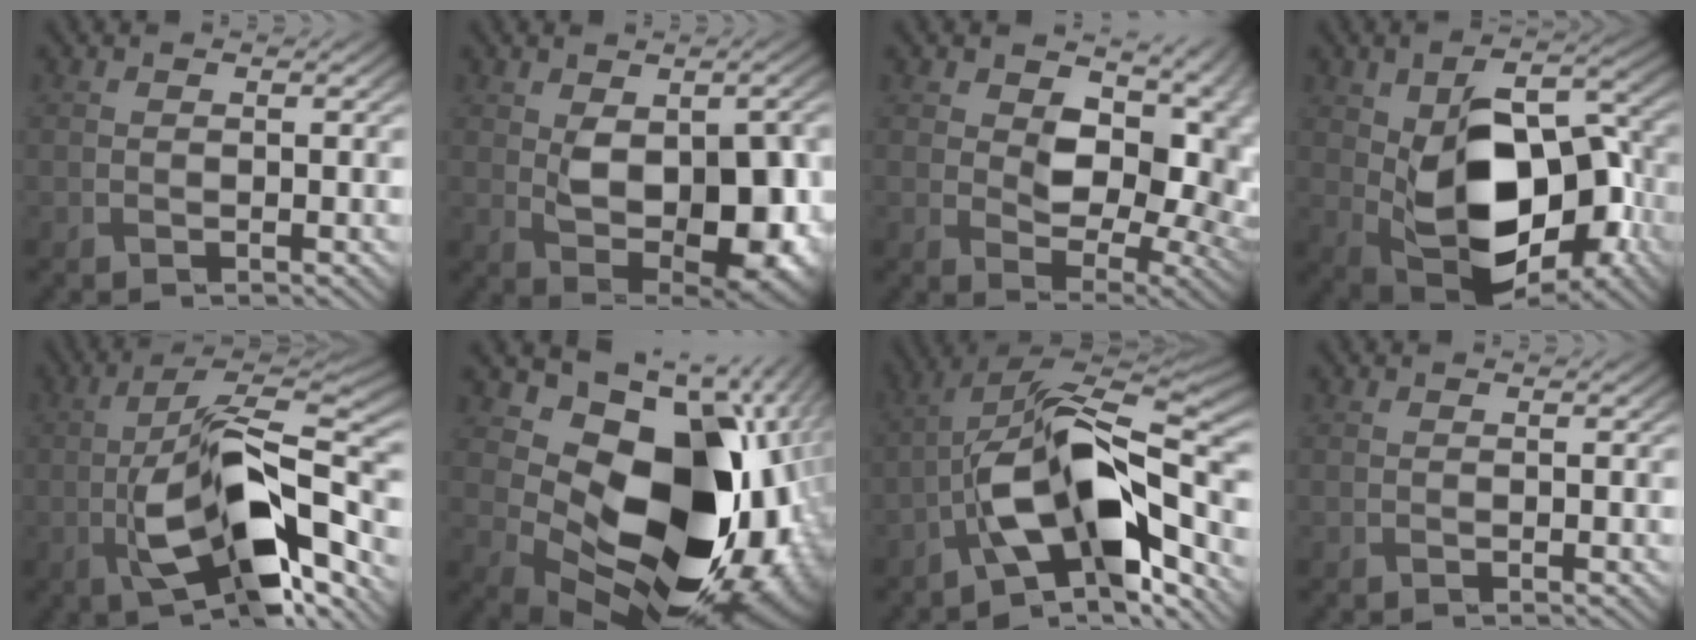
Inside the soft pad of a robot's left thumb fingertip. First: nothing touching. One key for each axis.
{"total": 11.4, "fx": -1.1, "fy": 6.1, "fz": 9.5, "tx": -0.150, "ty": -0.018, "tz": -0.005}
{"total": 13.4, "fx": 2.2, "fy": 8.5, "fz": 10.2, "tx": -0.148, "ty": 0.000, "tz": 0.043}
{"total": 15.1, "fx": -2.4, "fy": 8.6, "fz": 12.2, "tx": -0.188, "ty": -0.013, "tz": -0.033}
{"total": 15.8, "fx": -5.6, "fy": 6.0, "fz": 13.5, "tx": -0.242, "ty": -0.004, "tz": -0.104}
{"total": 19.4, "fx": 0.6, "fy": 13.0, "fz": 14.4, "tx": -0.226, "ty": -0.049, "tz": 0.048}
{"total": 14.3, "fx": -6.0, "fy": 6.0, "fz": 11.5, "tx": -0.185, "ty": 0.009, "tz": -0.130}
{"total": 0.0}